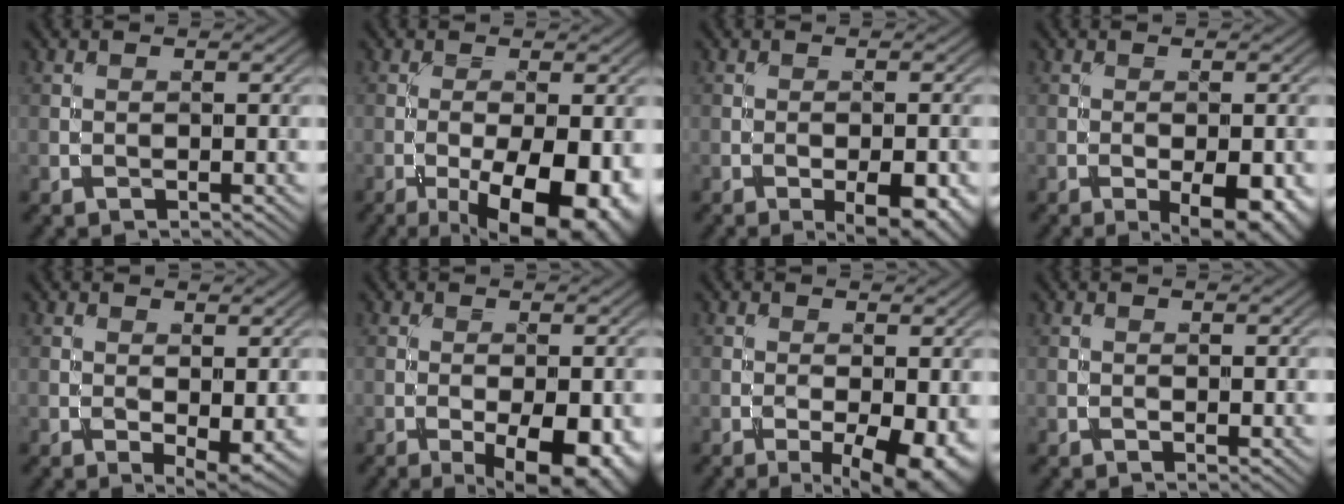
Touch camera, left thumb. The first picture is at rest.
{"total": 12.5, "force": [-4.9, 4.7, 10.5], "torque": [-0.150, -0.011, -0.064]}
{"total": 6.7, "force": [-2.8, 2.6, 5.5], "torque": [-0.074, 0.004, -0.028]}
{"total": 7.3, "force": [-2.8, 3.0, 6.1], "torque": [-0.083, 0.001, -0.025]}
{"total": 3.2, "force": [-0.3, 1.5, 2.8], "torque": [-0.045, -0.010, 0.001]}
{"total": 9.1, "force": [-3.2, 3.5, 7.7], "torque": [-0.109, -0.010, -0.035]}
{"total": 7.0, "force": [-2.3, 2.6, 6.0], "torque": [-0.091, -0.015, -0.024]}
{"total": 0.8, "force": [0.0, 0.3, 0.8], "torque": [-0.011, 0.000, -0.001]}